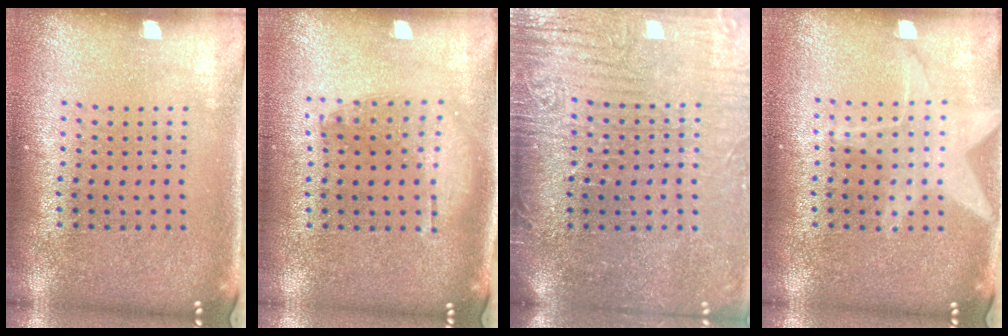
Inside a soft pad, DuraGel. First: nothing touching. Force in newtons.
{"total": 1.2, "press": 1.1, "slide": 0.5}
{"total": 3.8, "press": 3.4, "slide": 1.7}
{"total": 1.4, "press": 1.3, "slide": 0.4}